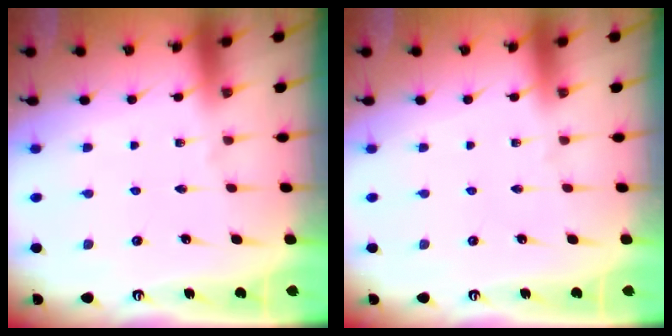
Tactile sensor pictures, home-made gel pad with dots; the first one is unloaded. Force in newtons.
{"total": 0.0}